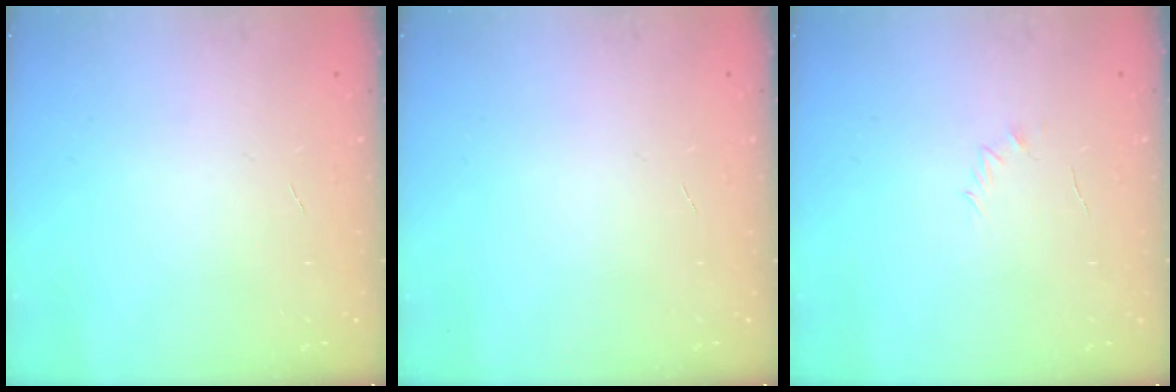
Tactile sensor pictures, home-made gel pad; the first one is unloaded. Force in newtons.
{"total": 0.0}
{"total": 2.5, "press": 2.4, "slide": 0.7}